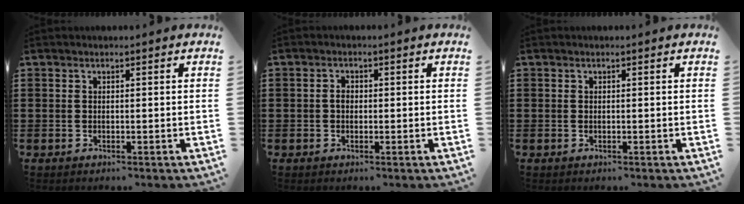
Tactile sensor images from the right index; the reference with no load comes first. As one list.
[{"total": 1.4, "force": [-0.2, 0.9, 1.1], "torque": [-0.021, 0.004, -0.005]}, {"total": 0.0}]